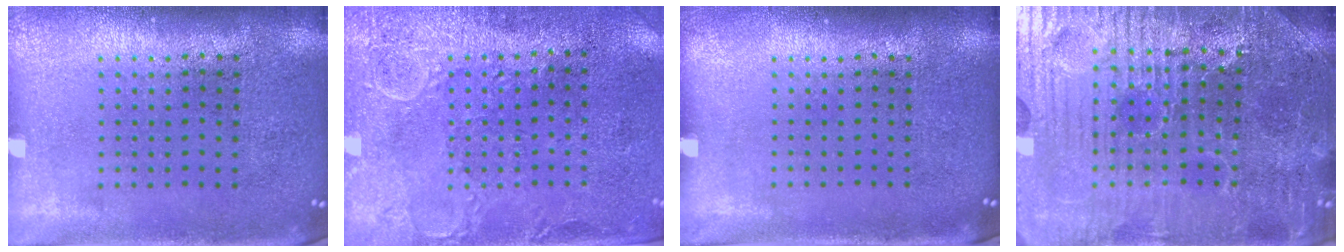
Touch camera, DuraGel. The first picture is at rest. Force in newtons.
{"total": 2.9, "press": 2.3, "slide": 1.7}
{"total": 0.0}
{"total": 4.6, "press": 4.6, "slide": 0.8}